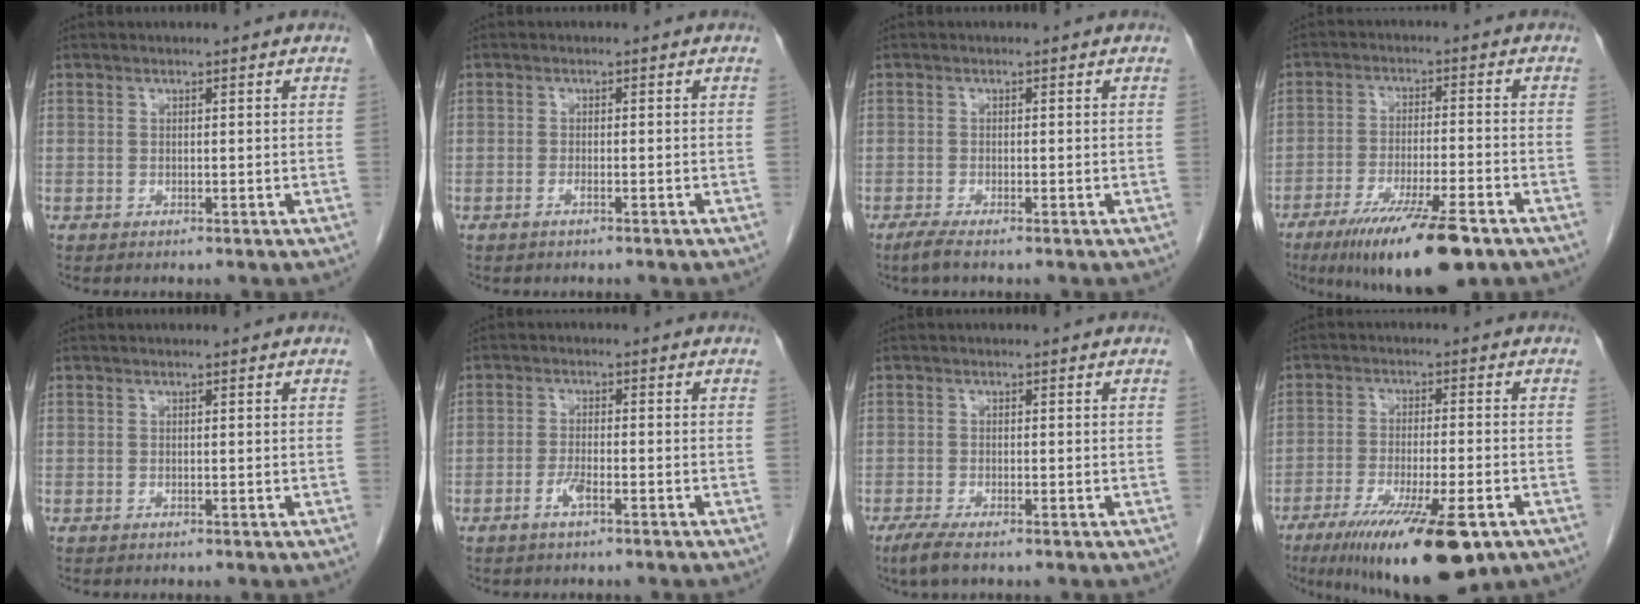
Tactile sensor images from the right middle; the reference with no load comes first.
{"total": 1.1, "force": [-0.8, 0.1, 0.8], "torque": [-0.019, 0.000, -0.015]}
{"total": 1.7, "force": [-1.3, 0.0, 1.1], "torque": [-0.031, -0.007, -0.029]}
{"total": 14.1, "force": [-9.2, 1.9, 10.4], "torque": [-0.168, -0.033, -0.151]}
{"total": 0.0}
{"total": 2.6, "force": [-1.6, 0.4, 2.1], "torque": [-0.044, 0.000, -0.033]}
{"total": 3.2, "force": [-2.3, 0.5, 2.2], "torque": [-0.046, -0.009, -0.042]}
{"total": 16.5, "force": [-10.1, 2.9, 12.8], "torque": [-0.184, -0.038, -0.157]}